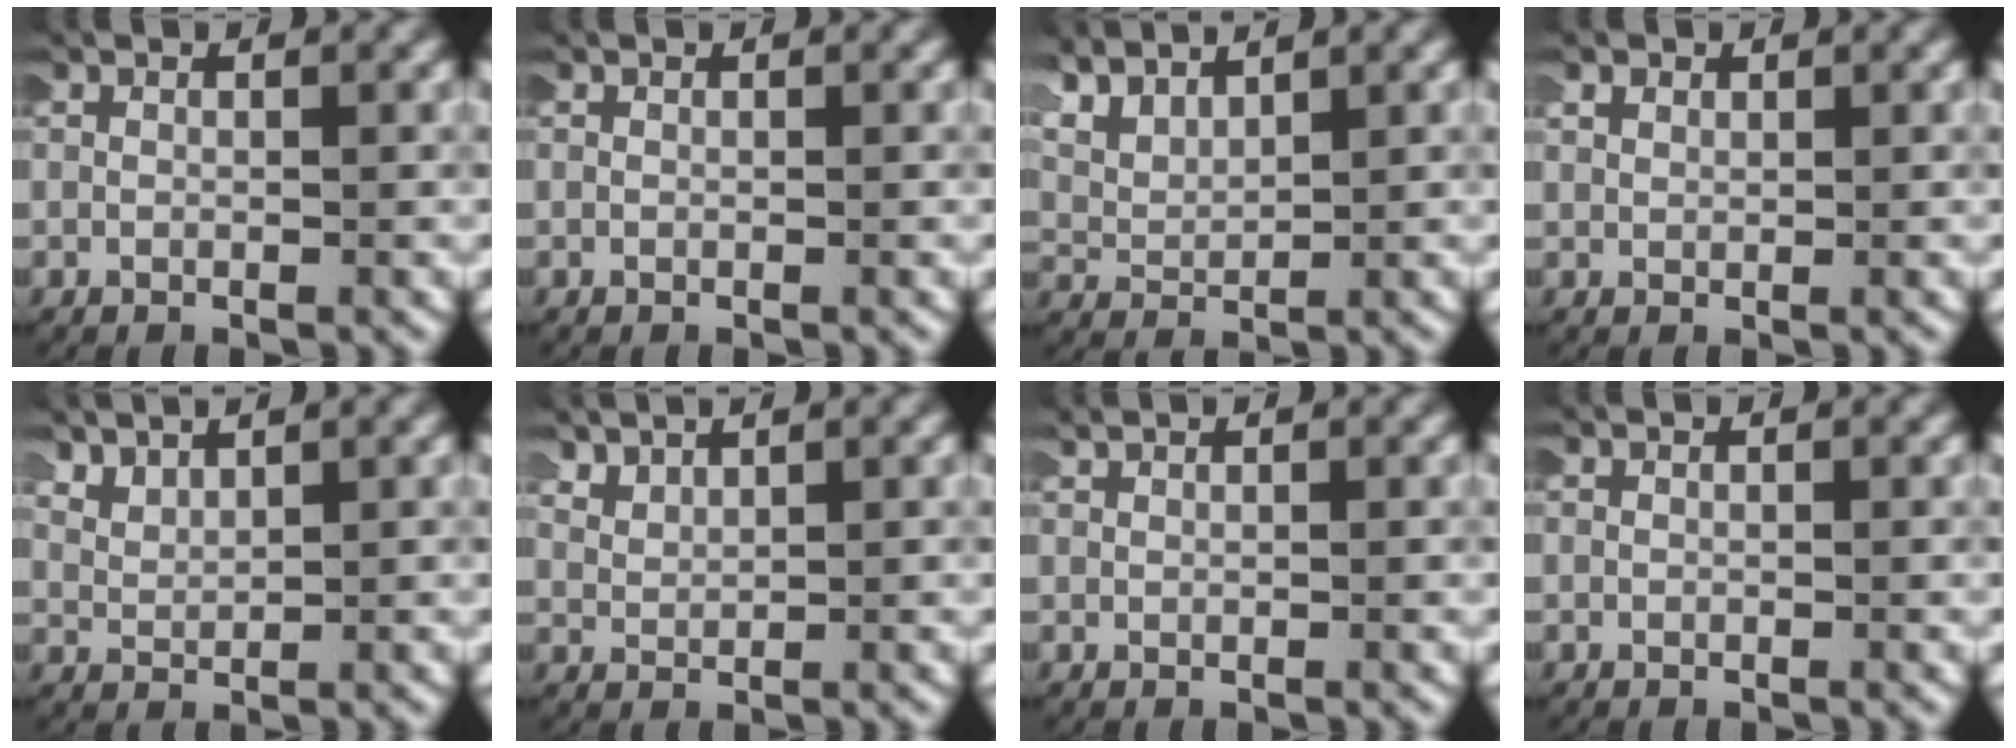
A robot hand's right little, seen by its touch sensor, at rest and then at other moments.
{"total": 0.0}
{"total": 4.6, "force": [3.0, 2.7, 2.2], "torque": [-0.054, 0.003, 0.055]}
{"total": 0.8, "force": [0.7, 0.3, 0.2], "torque": [-0.009, -0.002, 0.017]}
{"total": 2.1, "force": [1.9, 0.6, 0.5], "torque": [-0.018, -0.005, 0.042]}
{"total": 1.8, "force": [1.7, 0.4, 0.4], "torque": [-0.015, -0.003, 0.038]}
{"total": 0.6, "force": [0.5, -0.3, -0.1], "torque": [0.001, -0.002, 0.011]}
{"total": 0.0}